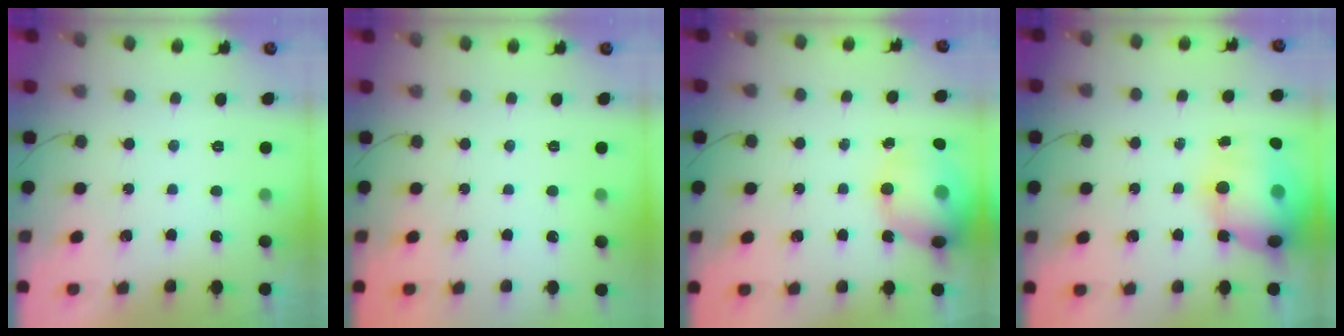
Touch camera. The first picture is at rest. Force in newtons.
{"total": 0.0}
{"total": 17.5, "press": 17.2, "slide": 3.5}
{"total": 19.1, "press": 17.0, "slide": 8.7}